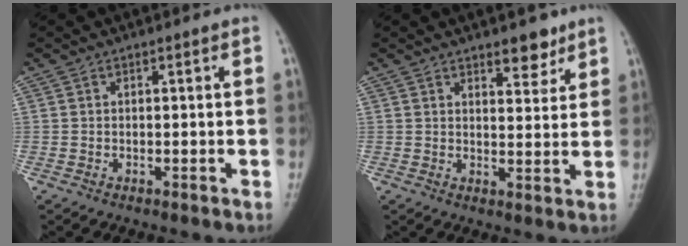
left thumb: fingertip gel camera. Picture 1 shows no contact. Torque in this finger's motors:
{"motor_torque": [3.08, 1.93, 0.40, -0.23, 0.09]}